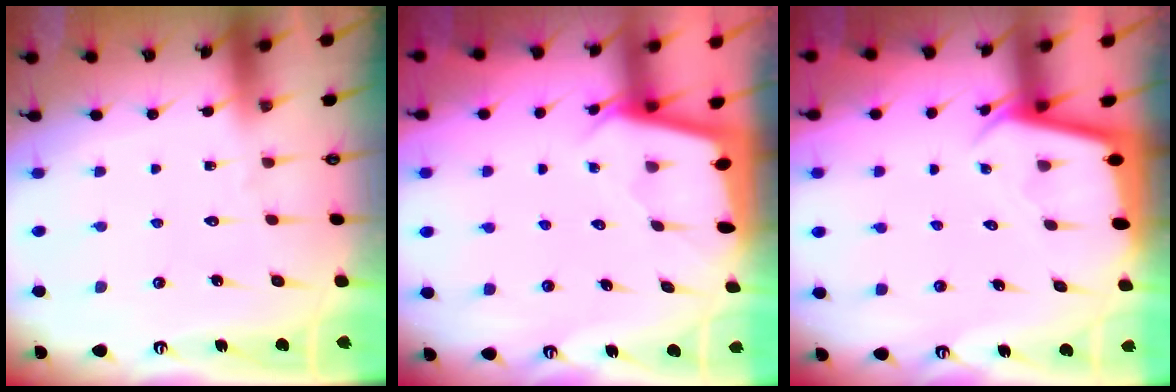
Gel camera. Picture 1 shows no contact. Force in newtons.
{"total": 2.0, "press": 2.0, "slide": 0.3}
{"total": 2.3, "press": 2.3, "slide": 0.1}